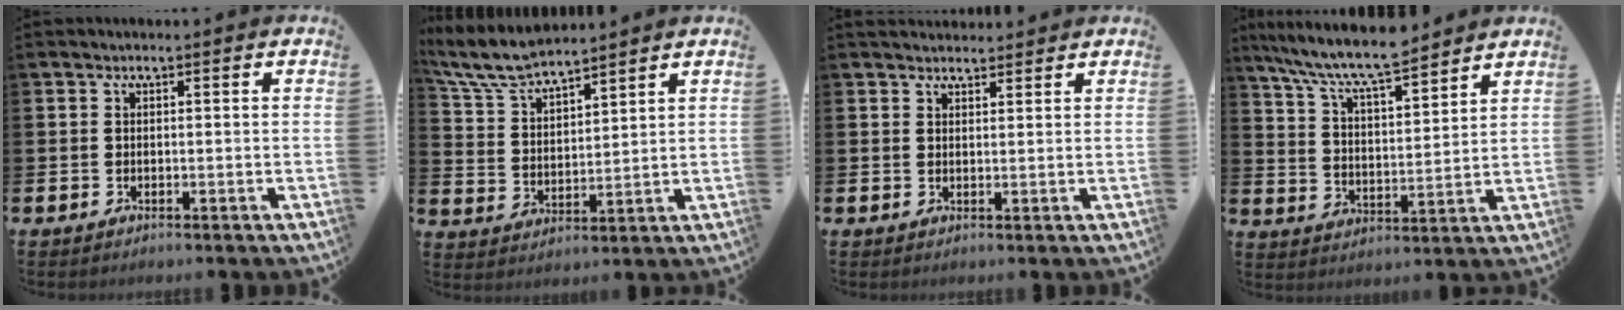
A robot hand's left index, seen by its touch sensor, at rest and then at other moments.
{"total": 7.6, "force": [7.1, 1.1, 2.4], "torque": [-0.079, -0.029, 0.130]}
{"total": 2.3, "force": [2.3, 0.6, 0.1], "torque": [0.003, -0.009, 0.040]}
{"total": 8.8, "force": [8.1, 1.0, 3.2], "torque": [-0.097, -0.047, 0.144]}